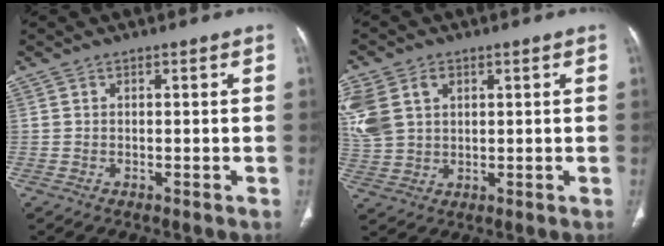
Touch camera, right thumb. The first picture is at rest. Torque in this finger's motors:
{"motor_torque": [1.52, 1.41, 1.16, 0.50, 0.18]}